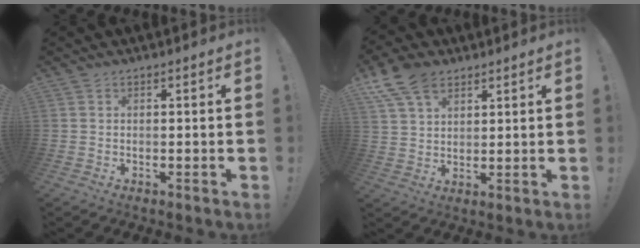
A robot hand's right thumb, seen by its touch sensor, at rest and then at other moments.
{"total": 10.8, "force": [6.5, 6.4, 5.8], "torque": [-0.103, -0.021, 0.127]}